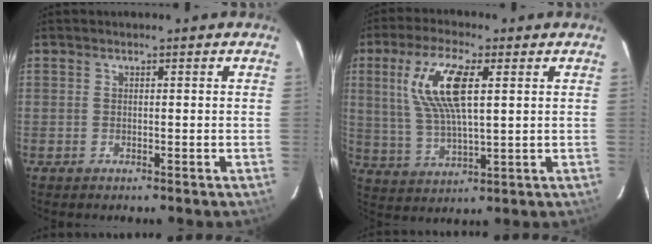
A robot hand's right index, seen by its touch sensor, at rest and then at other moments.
{"total": 12.3, "force": [3.8, 3.9, 11.0], "torque": [-0.221, 0.006, 0.081]}